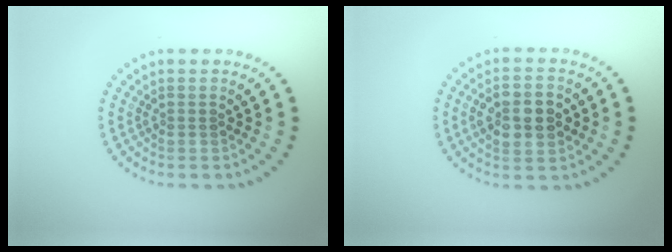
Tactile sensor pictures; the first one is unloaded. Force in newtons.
{"total": 4.8, "press": 4.8, "slide": 0.2}